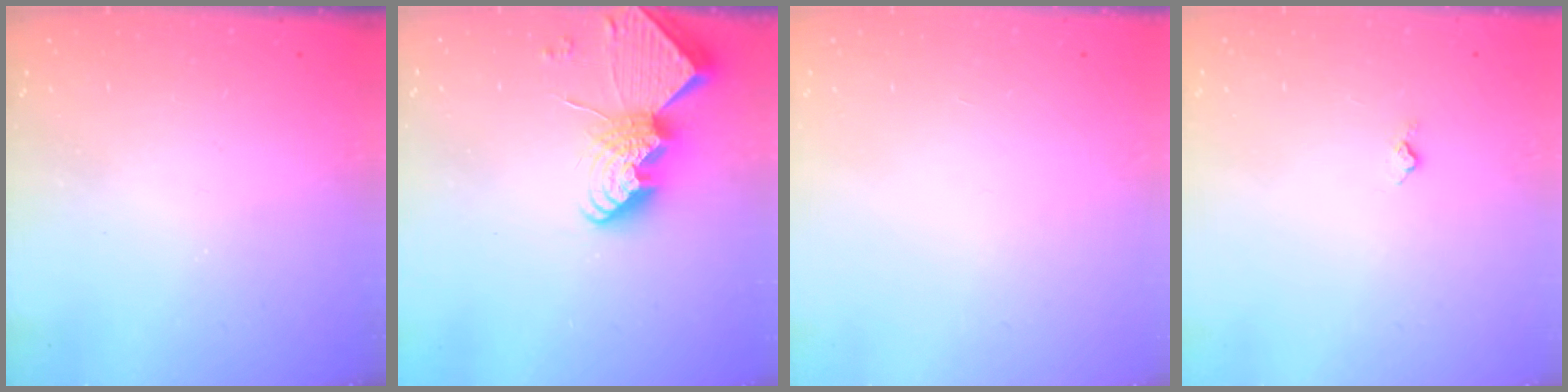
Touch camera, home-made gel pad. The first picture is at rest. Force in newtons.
{"total": 14.3, "press": 14.2, "slide": 1.0}
{"total": 0.0}
{"total": 3.3, "press": 3.3, "slide": 0.5}